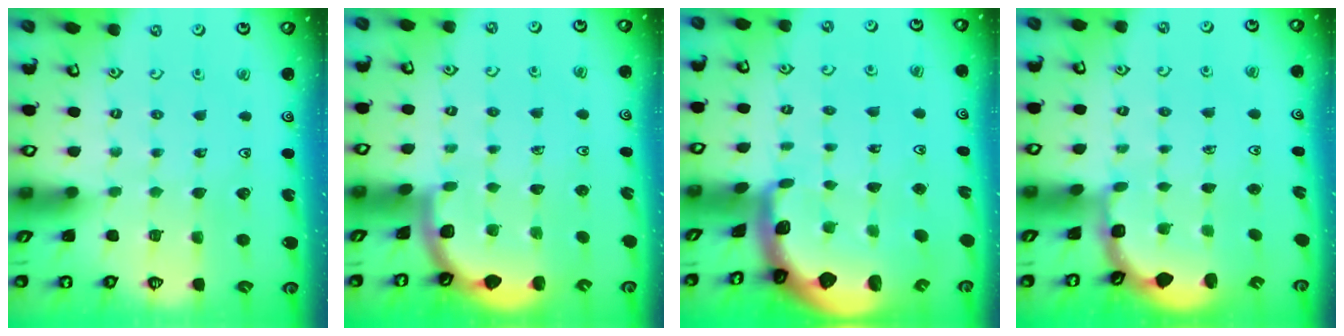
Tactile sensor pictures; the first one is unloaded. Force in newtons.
{"total": 2.2, "press": 2.2, "slide": 0.1}
{"total": 2.6, "press": 2.5, "slide": 0.6}
{"total": 2.7, "press": 2.1, "slide": 1.7}